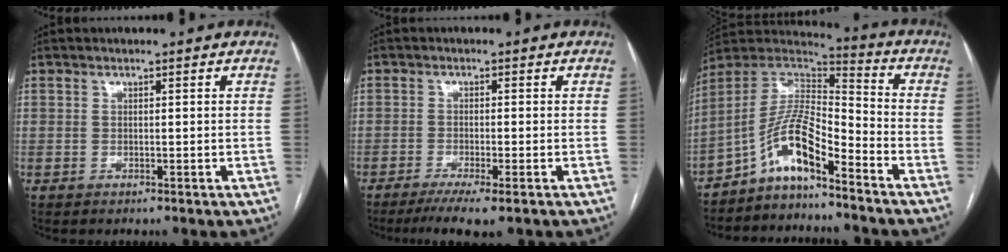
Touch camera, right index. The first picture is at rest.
{"total": 6.0, "force": [-4.2, 0.1, 4.3], "torque": [-0.066, -0.014, -0.066]}
{"total": 10.8, "force": [-6.9, 2.6, 7.8], "torque": [-0.156, 0.030, -0.128]}